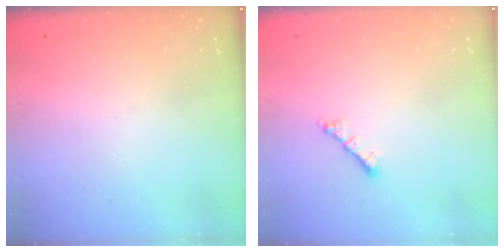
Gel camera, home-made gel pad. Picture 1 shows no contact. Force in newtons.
{"total": 1.8, "press": 1.7, "slide": 0.6}